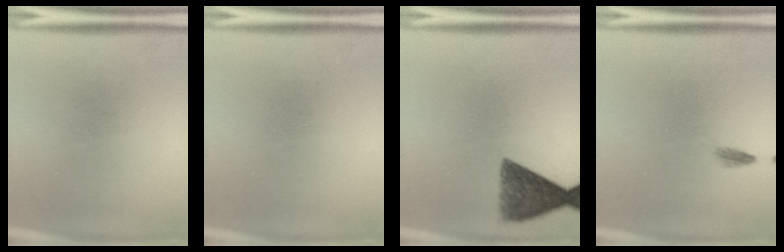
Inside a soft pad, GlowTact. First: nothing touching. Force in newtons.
{"total": 0.0}
{"total": 8.3}
{"total": 0.7}